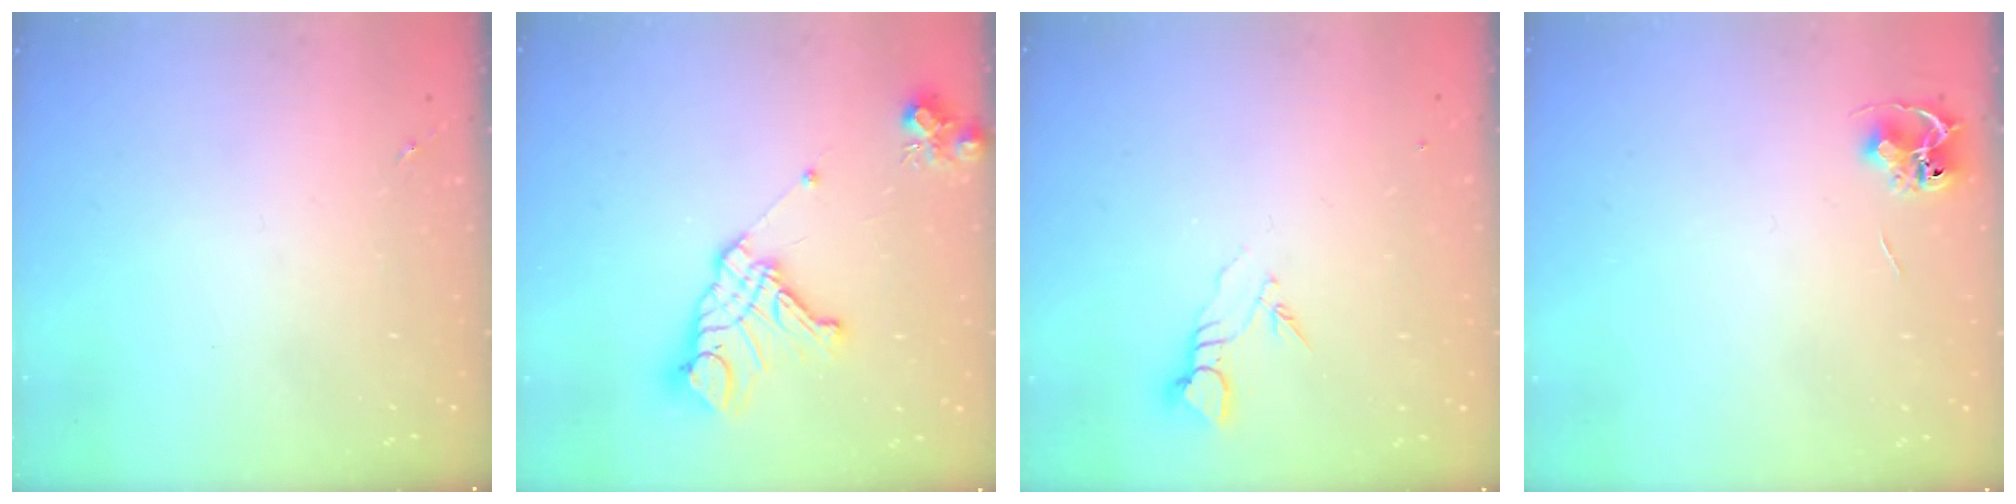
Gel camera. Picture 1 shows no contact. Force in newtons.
{"total": 15.8, "press": 15.7, "slide": 1.7}
{"total": 3.7, "press": 3.6, "slide": 0.4}
{"total": 6.5, "press": 6.5, "slide": 0.5}